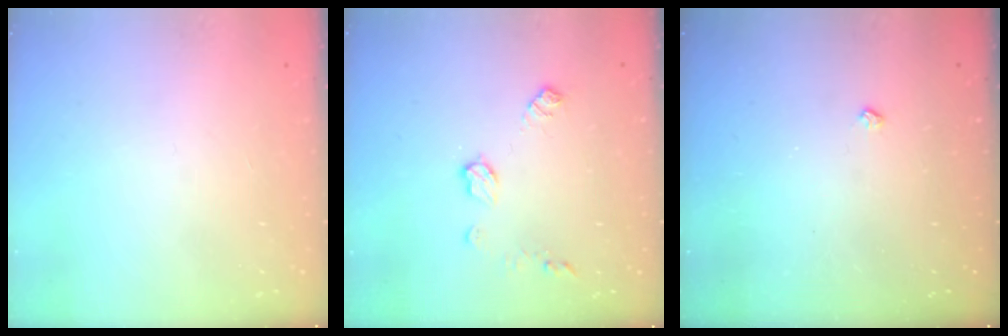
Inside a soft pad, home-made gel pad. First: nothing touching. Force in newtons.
{"total": 7.1, "press": 7.1, "slide": 0.3}
{"total": 3.6, "press": 3.5, "slide": 0.4}